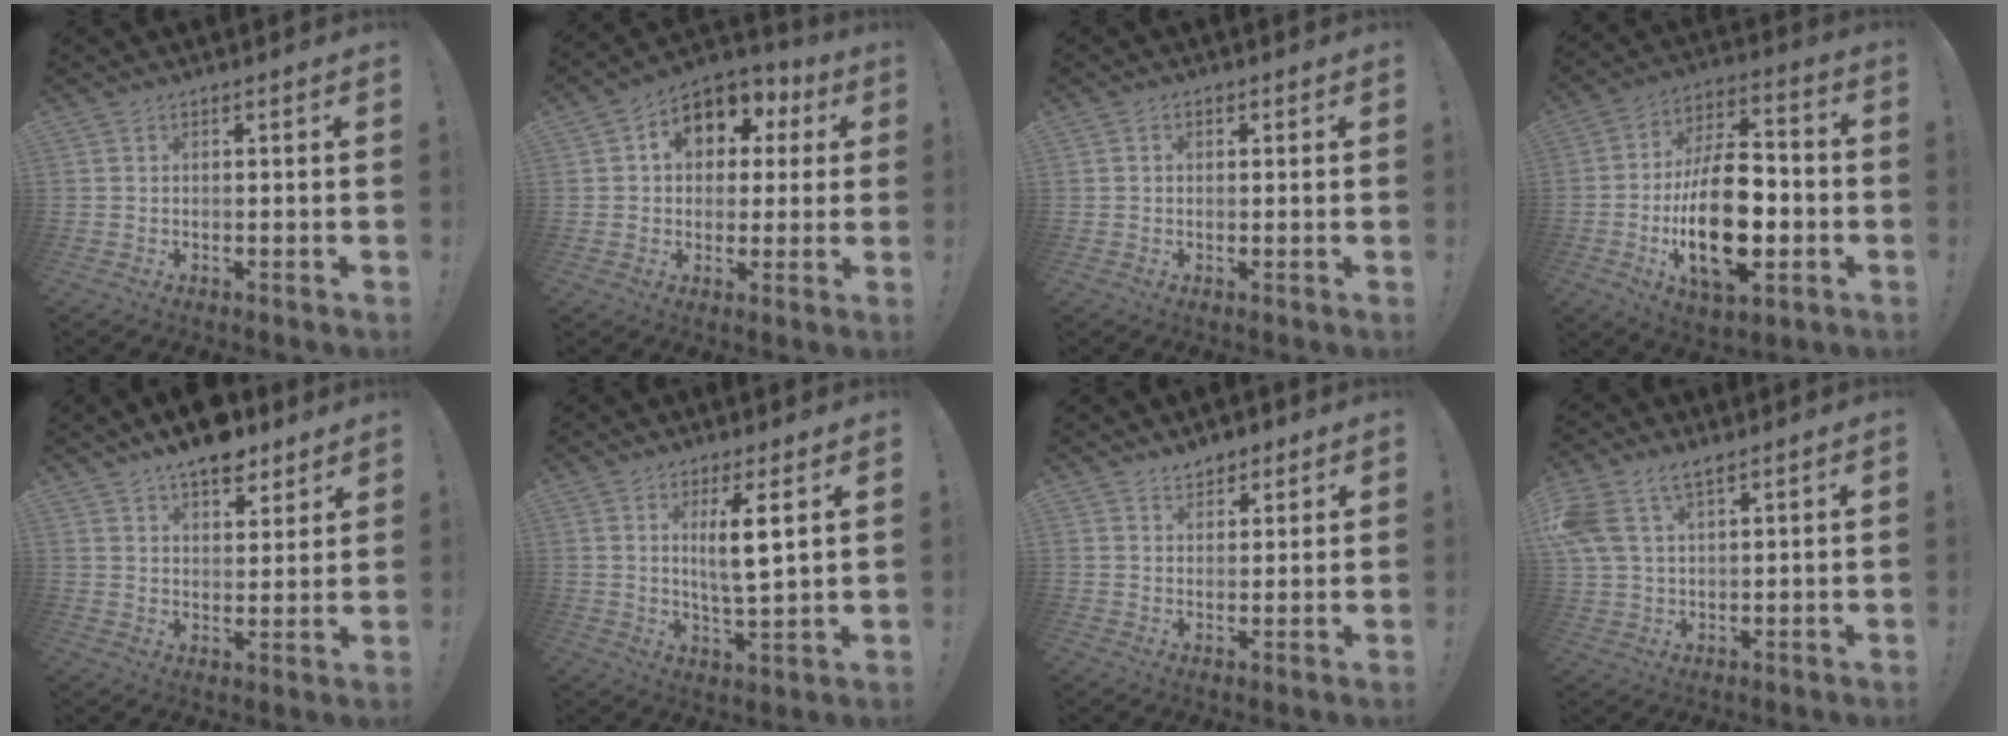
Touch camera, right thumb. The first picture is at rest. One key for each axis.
{"total": 10.9, "fx": 3.1, "fy": 8.5, "fz": 6.1, "tx": -0.084, "ty": -0.005, "tz": 0.060}
{"total": 1.2, "fx": 0.0, "fy": 1.0, "fz": 0.5, "tx": -0.004, "ty": 0.001, "tz": -0.002}
{"total": 23.0, "fx": -5.0, "fy": 12.1, "fz": 18.9, "tx": -0.342, "ty": 0.021, "tz": -0.077}
{"total": 10.3, "fx": 8.1, "fy": 4.2, "fz": 4.7, "tx": -0.064, "ty": -0.055, "tz": 0.146}
{"total": 8.0, "fx": 2.9, "fy": 1.0, "fz": 7.4, "tx": -0.124, "ty": -0.011, "tz": 0.045}
{"total": 4.4, "fx": 3.5, "fy": 2.4, "fz": 0.9, "tx": 0.001, "ty": -0.021, "tz": 0.064}
{"total": 7.4, "fx": 4.7, "fy": 3.6, "fz": 4.5, "tx": -0.094, "ty": -0.014, "tz": 0.092}